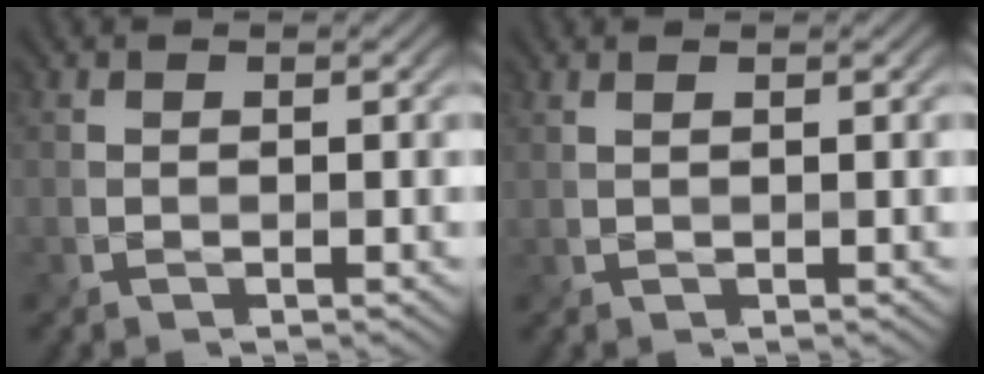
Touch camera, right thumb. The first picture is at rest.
{"total": 0.9, "force": [0.6, 0.2, 0.6], "torque": [-0.010, -0.001, 0.007]}